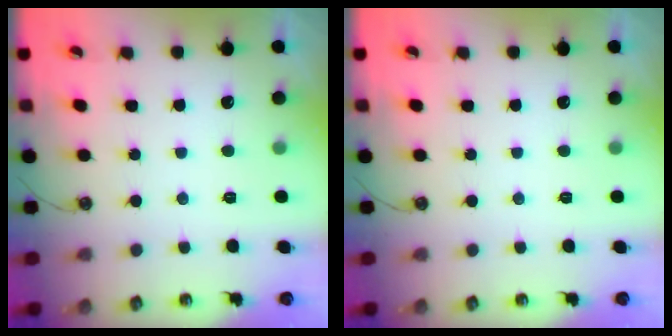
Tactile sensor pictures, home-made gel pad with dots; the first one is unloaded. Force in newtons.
{"total": 0.0}